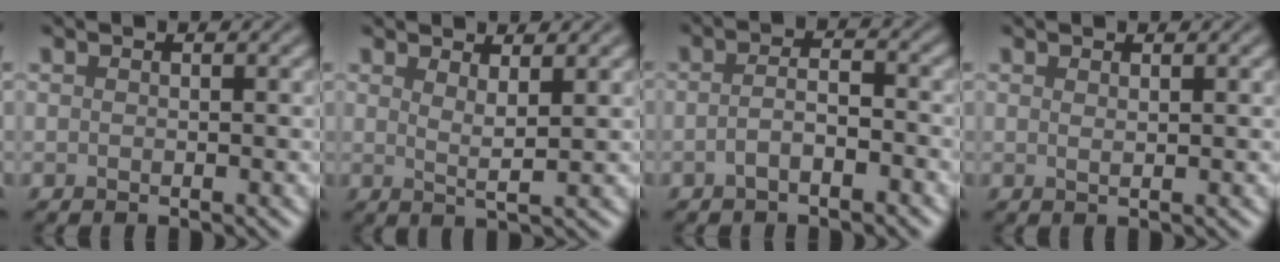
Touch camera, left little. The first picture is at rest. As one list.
[{"total": 2.3, "force": [1.4, 0.5, 1.8], "torque": [-0.026, -0.005, 0.020]}, {"total": 2.4, "force": [-1.1, 0.7, 1.9], "torque": [-0.038, 0.006, -0.024]}, {"total": 0.7, "force": [0.5, 0.2, 0.5], "torque": [-0.005, 0.001, 0.009]}]